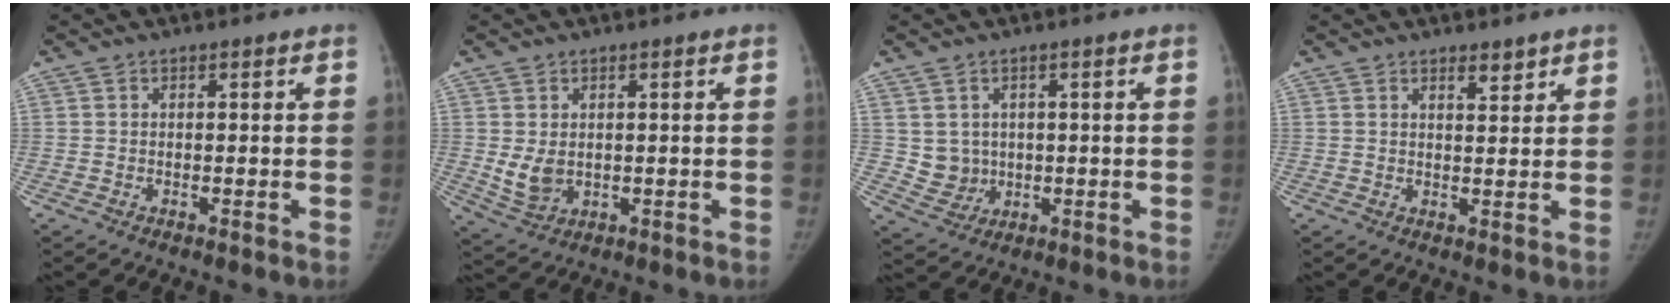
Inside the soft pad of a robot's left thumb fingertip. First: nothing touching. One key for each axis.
{"total": 4.8, "fx": 0.3, "fy": 3.5, "fz": 3.3, "tx": -0.051, "ty": -0.012, "tz": 0.020}
{"total": 4.6, "fx": 0.7, "fy": 4.3, "fz": 1.4, "tx": -0.006, "ty": -0.006, "tz": 0.024}
{"total": 2.6, "fx": 2.0, "fy": 0.9, "fz": 1.3, "tx": -0.013, "ty": -0.016, "tz": 0.033}